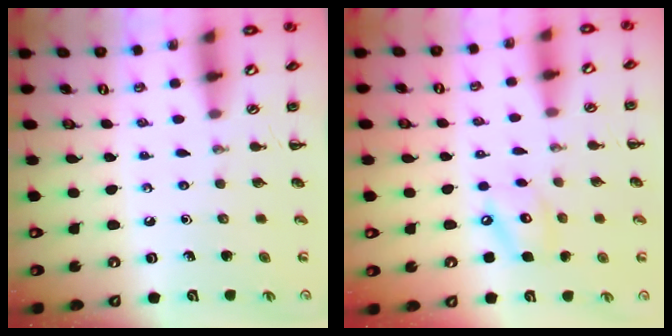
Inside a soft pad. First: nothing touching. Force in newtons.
{"total": 7.7, "press": 7.6, "slide": 1.1}